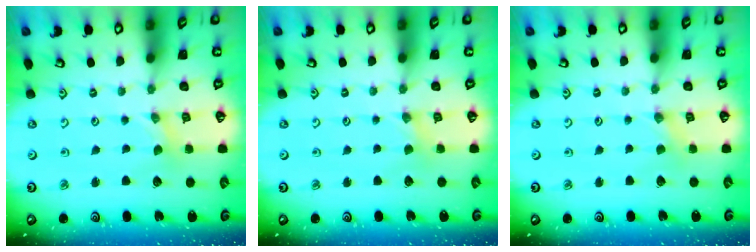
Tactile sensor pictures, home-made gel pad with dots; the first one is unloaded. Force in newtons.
{"total": 1.8, "press": 1.8, "slide": 0.4}
{"total": 1.4, "press": 1.3, "slide": 0.2}